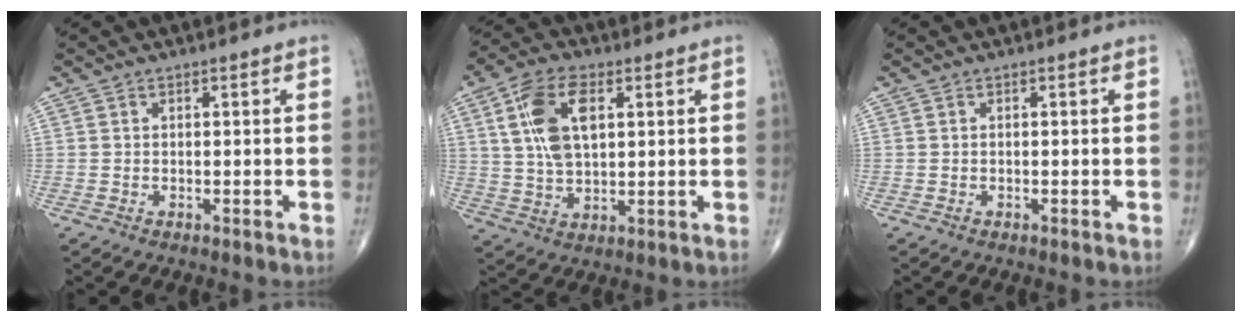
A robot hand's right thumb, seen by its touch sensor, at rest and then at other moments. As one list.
[{"total": 11.9, "force": [3.6, 6.2, 9.5], "torque": [-0.178, -0.001, 0.069]}, {"total": 0.0}]